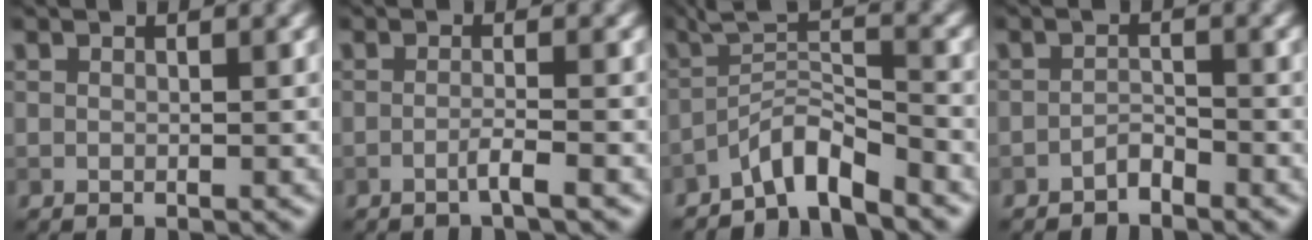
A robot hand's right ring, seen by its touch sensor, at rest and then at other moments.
{"total": 1.7, "force": [-0.8, 0.2, 1.5], "torque": [-0.021, 0.004, -0.023]}
{"total": 4.1, "force": [-3.3, 0.6, 2.5], "torque": [-0.040, 0.009, -0.071]}
{"total": 1.3, "force": [-1.2, 0.3, 0.5], "torque": [-0.008, 0.005, -0.023]}